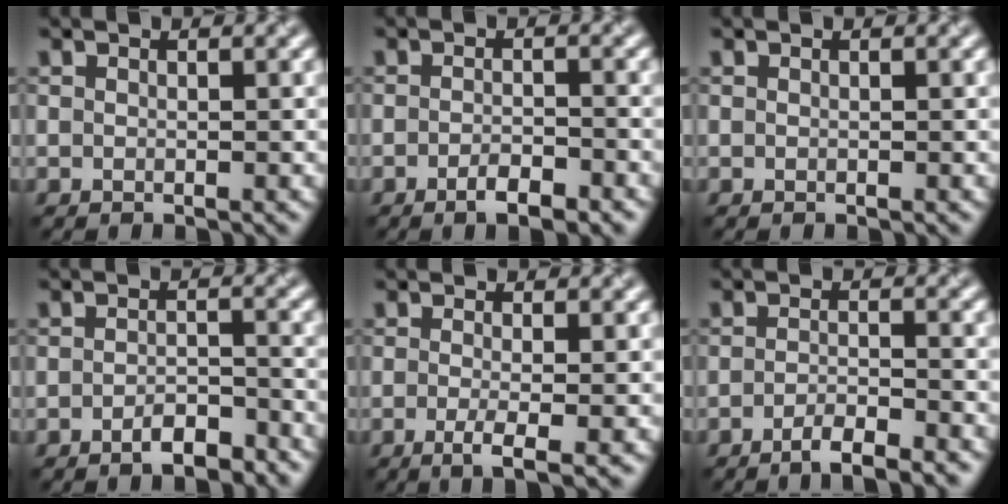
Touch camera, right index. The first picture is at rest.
{"total": 2.5, "force": [-1.5, 0.7, 1.9], "torque": [-0.031, -0.001, -0.025]}
{"total": 0.0}
{"total": 2.6, "force": [-1.8, 0.9, 1.7], "torque": [-0.024, 0.005, -0.032]}
{"total": 3.0, "force": [-0.7, 0.8, 2.8], "torque": [-0.048, -0.009, -0.014]}
{"total": 2.9, "force": [-2.0, 0.6, 2.0], "torque": [-0.028, 0.002, -0.044]}